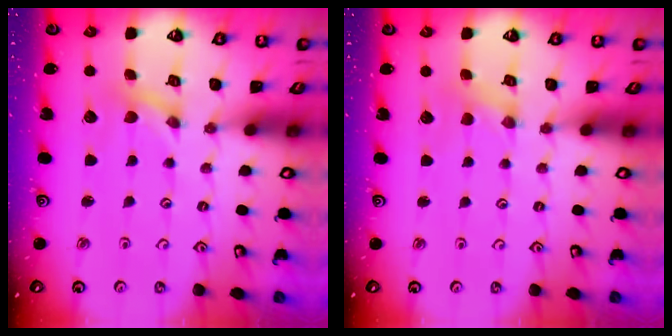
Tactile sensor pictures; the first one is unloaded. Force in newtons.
{"total": 1.7, "press": 1.7, "slide": 0.3}